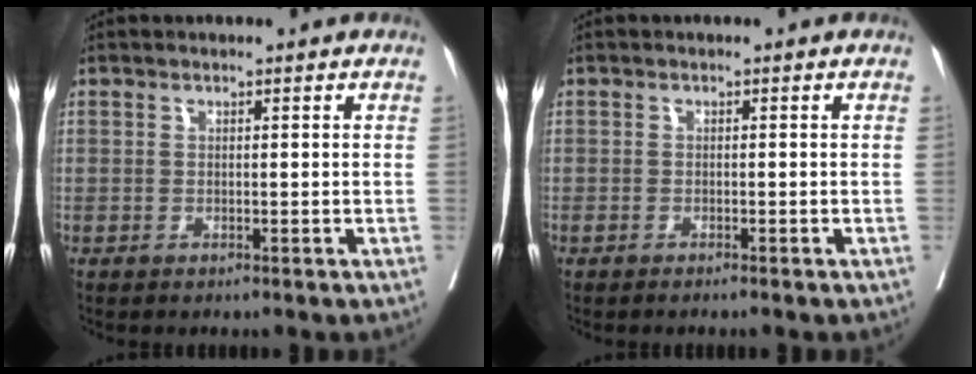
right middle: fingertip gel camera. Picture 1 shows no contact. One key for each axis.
{"total": 1.5, "fx": -1.3, "fy": 0.1, "fz": 0.8, "tx": -0.013, "ty": -0.002, "tz": -0.017}